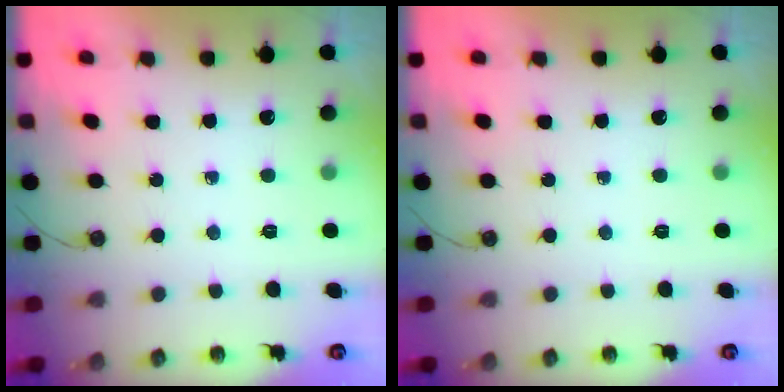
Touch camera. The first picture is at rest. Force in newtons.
{"total": 0.0}